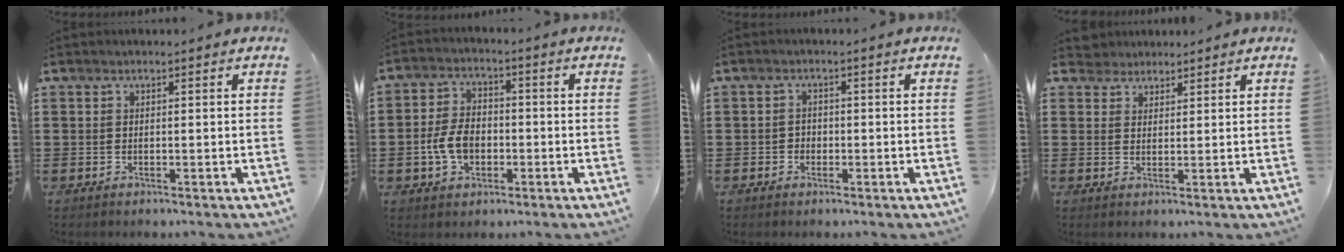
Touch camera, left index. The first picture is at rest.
{"total": 6.3, "force": [-1.6, 4.1, 4.5], "torque": [-0.108, 0.002, -0.036]}
{"total": 1.4, "force": [-0.7, 1.2, 0.3], "torque": [-0.010, 0.003, -0.016]}
{"total": 2.3, "force": [2.0, 1.2, -0.3], "torque": [-0.004, 0.010, 0.038]}